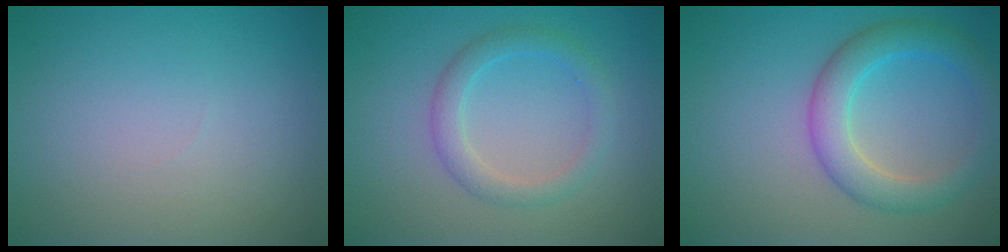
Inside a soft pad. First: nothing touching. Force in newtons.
{"total": 2.6, "press": 2.6, "slide": 0.1}
{"total": 4.5, "press": 4.4, "slide": 0.3}